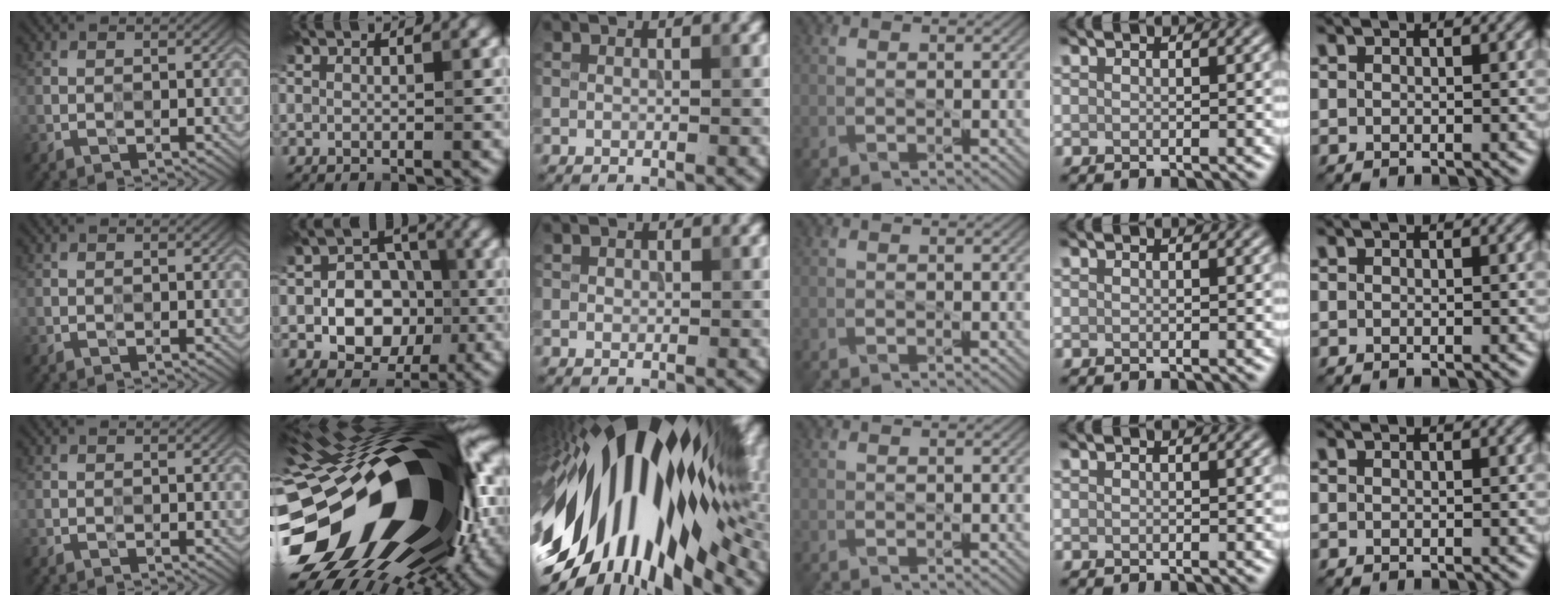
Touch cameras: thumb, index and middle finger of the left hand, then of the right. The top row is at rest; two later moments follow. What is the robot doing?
{"motion": "press", "object": "button"}